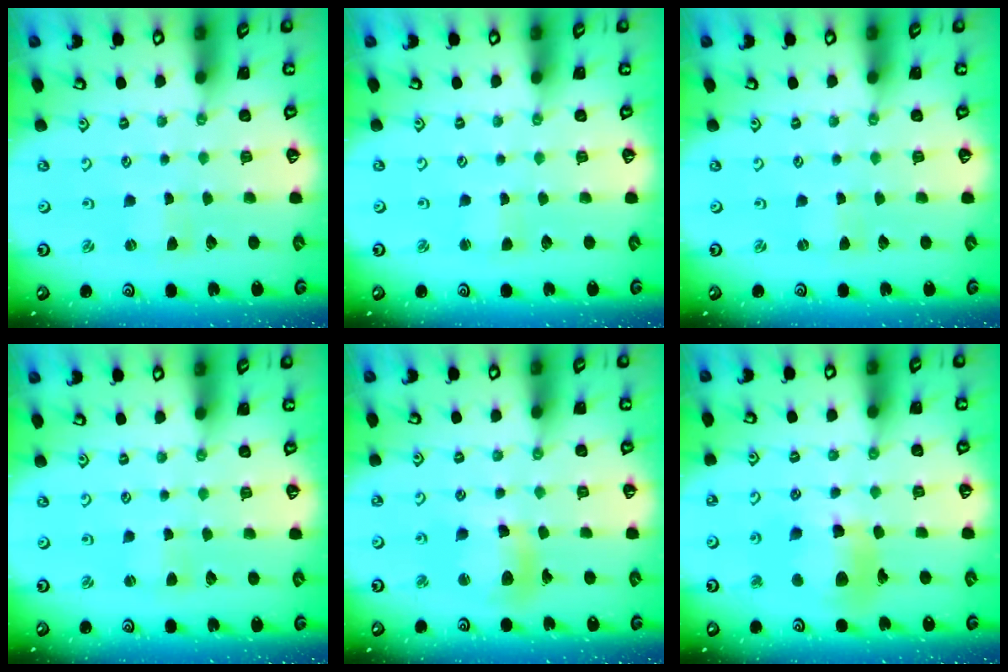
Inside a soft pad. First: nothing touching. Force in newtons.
{"total": 1.6, "press": 1.6, "slide": 0.3}
{"total": 0.0}
{"total": 1.8, "press": 1.8, "slide": 0.3}
{"total": 11.3, "press": 11.1, "slide": 2.1}
{"total": 13.6, "press": 13.5, "slide": 1.6}